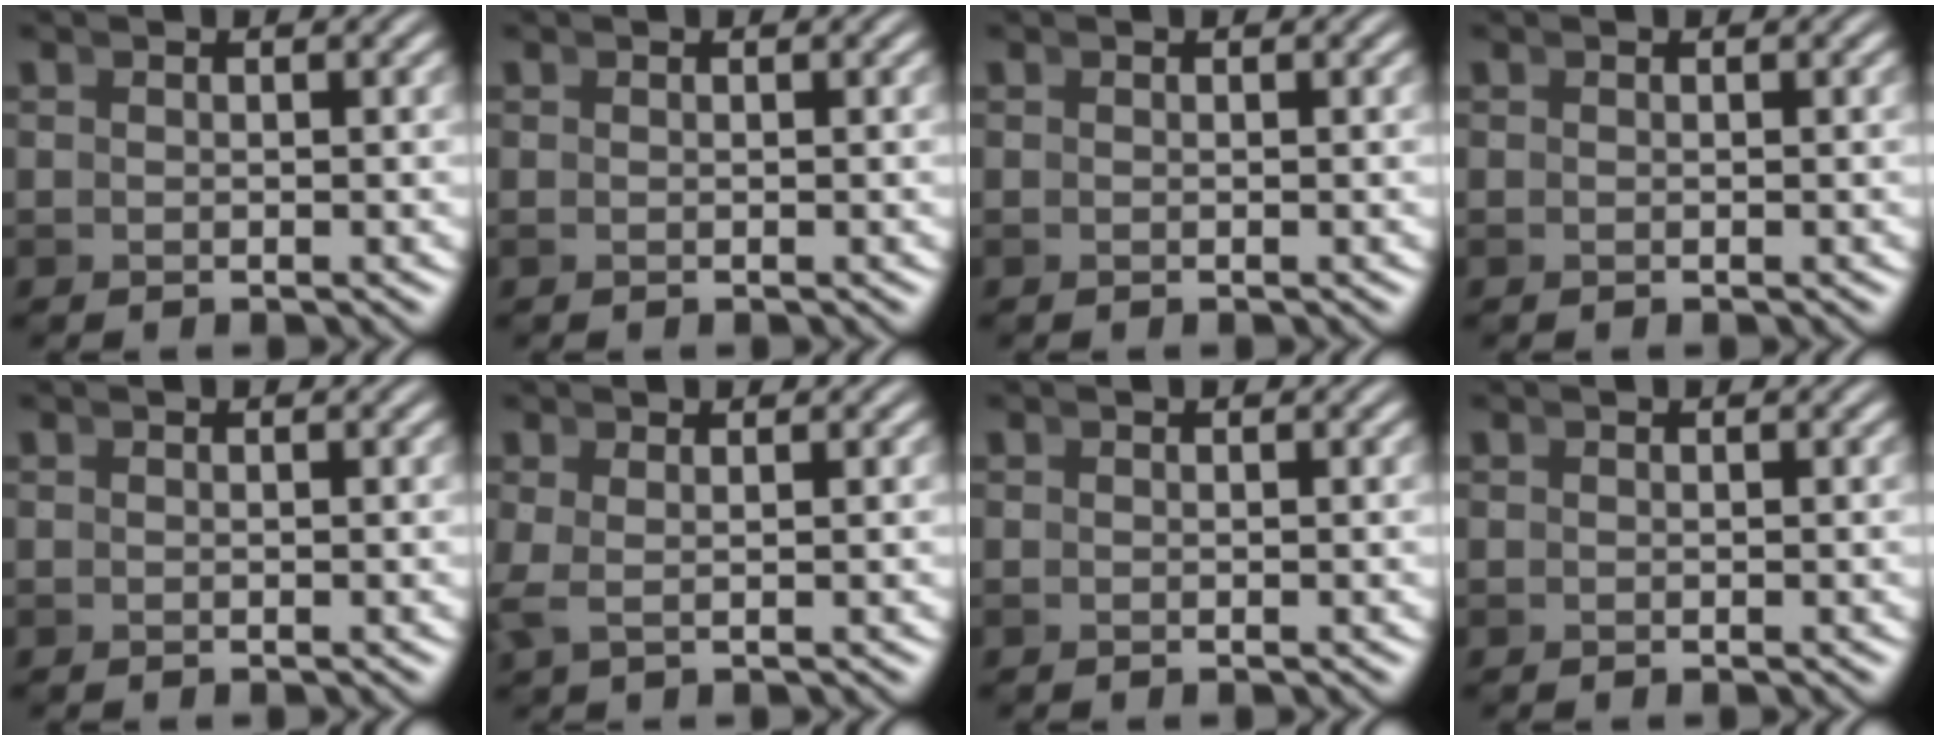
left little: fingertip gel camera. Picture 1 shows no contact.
{"total": 0.0}
{"total": 0.0}
{"total": 0.0}
{"total": 0.0}
{"total": 1.2, "force": [0.3, 0.0, 1.2], "torque": [-0.030, -0.009, 0.014]}
{"total": 0.0}
{"total": 0.0}